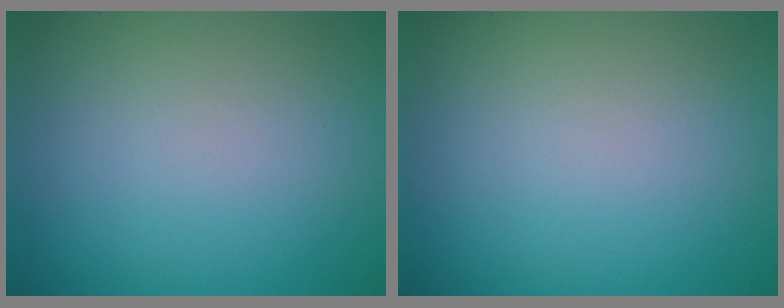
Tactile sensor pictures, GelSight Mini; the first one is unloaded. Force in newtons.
{"total": 0.0}